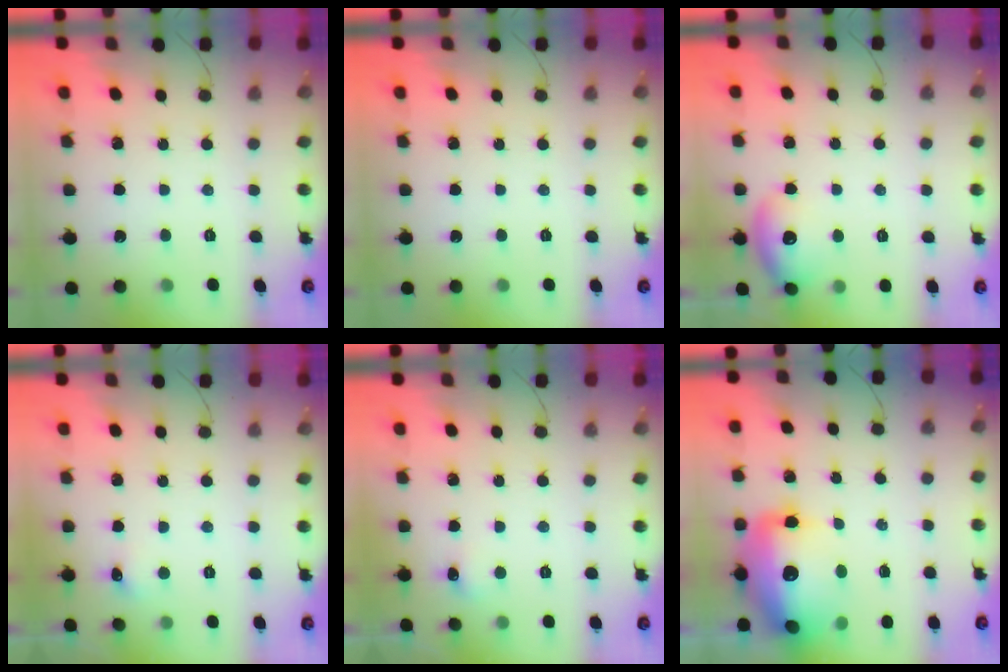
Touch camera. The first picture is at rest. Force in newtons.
{"total": 0.0}
{"total": 10.6, "press": 10.5, "slide": 1.3}
{"total": 4.6, "press": 4.4, "slide": 1.4}
{"total": 4.3, "press": 4.1, "slide": 1.0}
{"total": 20.6, "press": 20.0, "slide": 4.9}